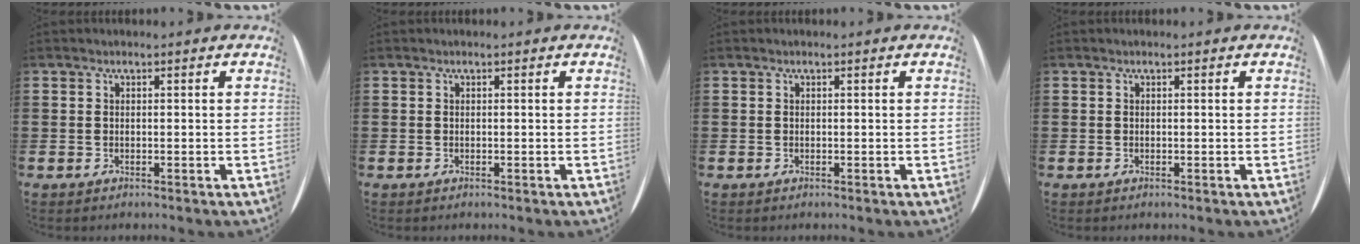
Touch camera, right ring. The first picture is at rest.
{"total": 0.0}
{"total": 0.0}
{"total": 0.0}